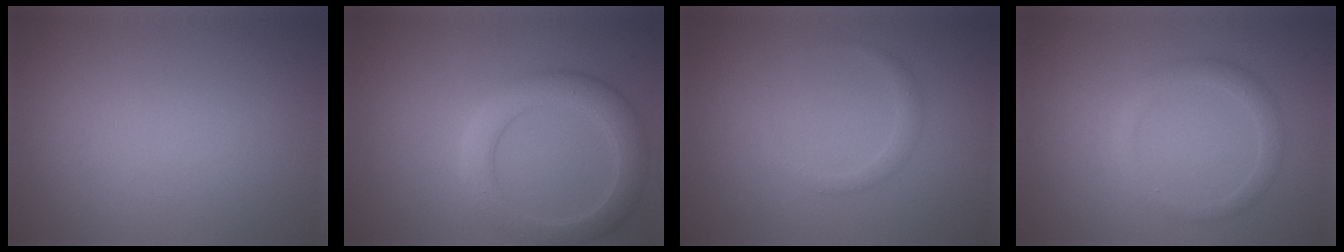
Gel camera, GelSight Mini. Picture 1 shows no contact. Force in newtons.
{"total": 4.0, "press": 3.9, "slide": 0.4}
{"total": 1.0, "press": 1.0, "slide": 0.1}
{"total": 1.7, "press": 1.7, "slide": 0.2}